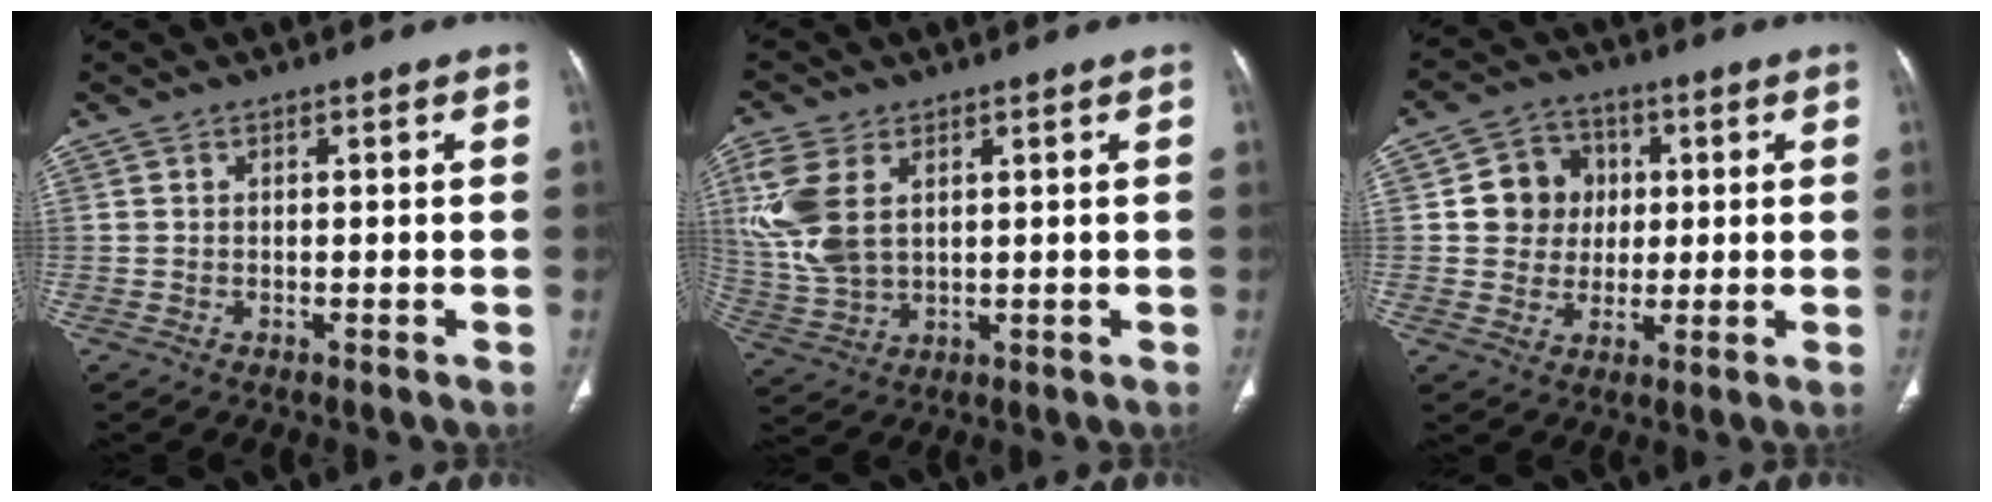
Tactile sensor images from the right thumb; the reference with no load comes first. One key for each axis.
{"total": 11.3, "fx": 3.4, "fy": 6.8, "fz": 8.3, "tx": -0.197, "ty": -0.004, "tz": 0.077}
{"total": 9.1, "fx": 1.4, "fy": 8.3, "fz": 3.4, "tx": -0.015, "ty": 0.002, "tz": 0.019}